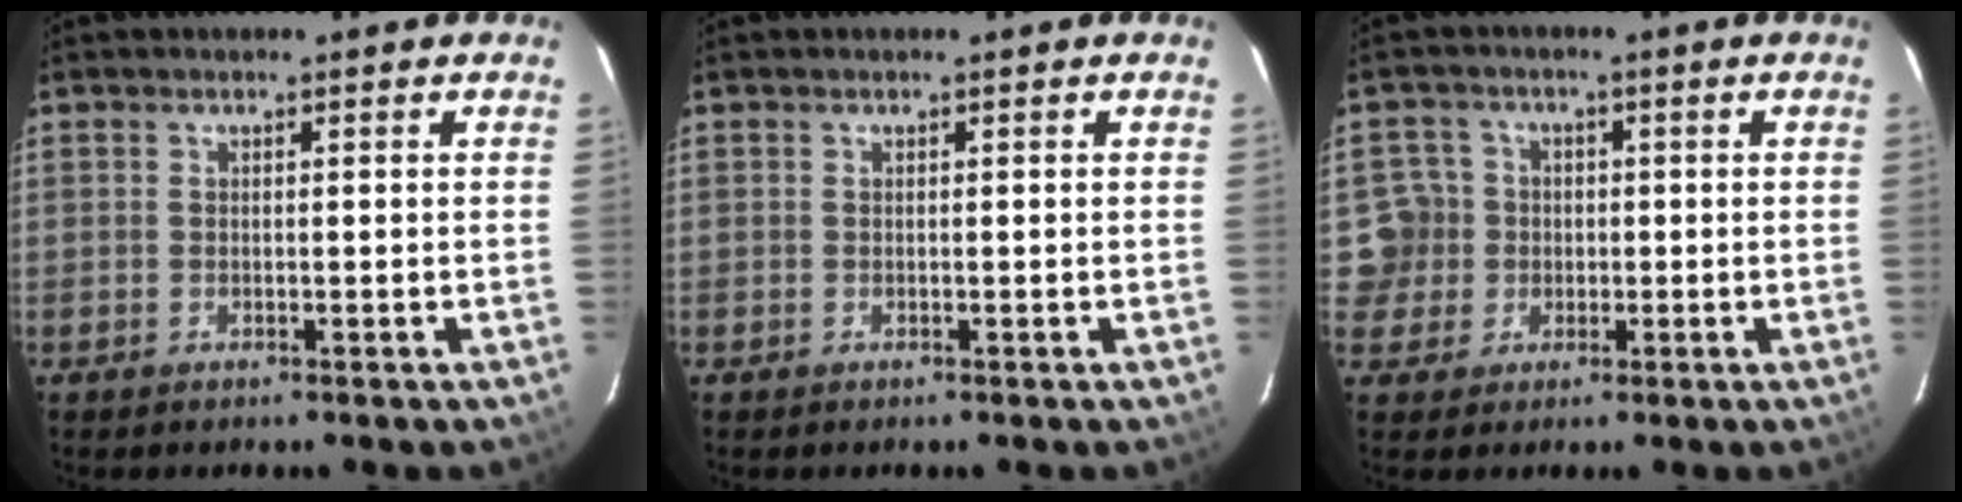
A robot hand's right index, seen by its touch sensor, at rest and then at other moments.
{"total": 0.0}
{"total": 5.7, "force": [-0.3, 5.7, 0.5], "torque": [-0.007, 0.013, -0.006]}